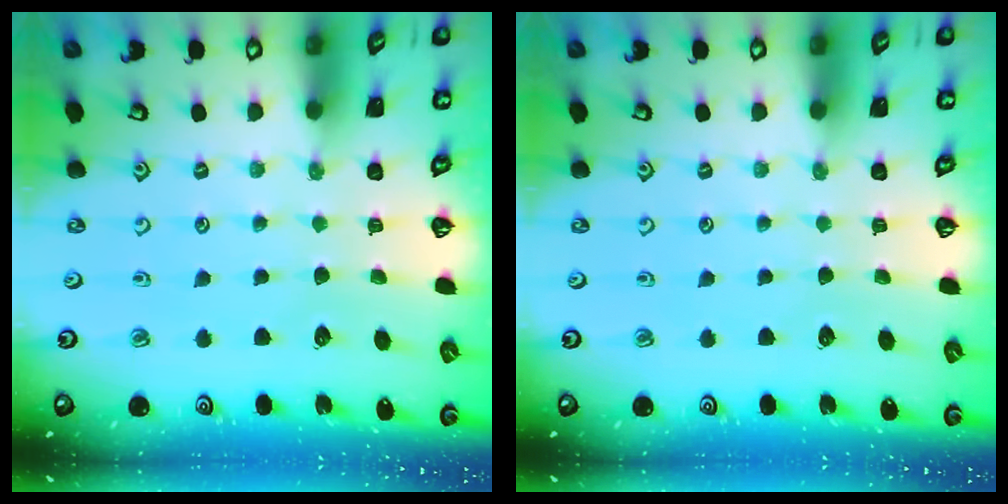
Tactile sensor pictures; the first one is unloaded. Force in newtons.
{"total": 0.0}